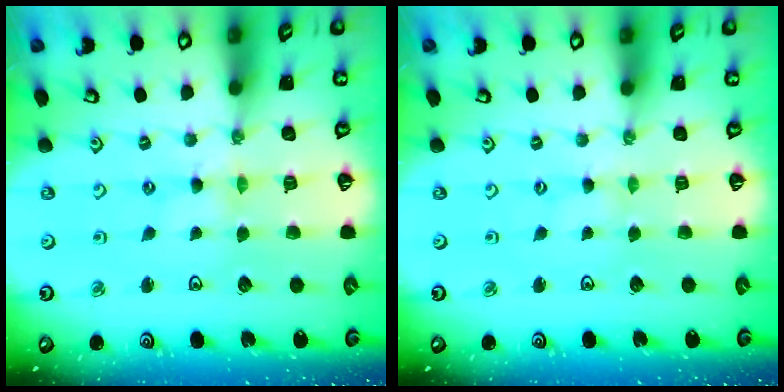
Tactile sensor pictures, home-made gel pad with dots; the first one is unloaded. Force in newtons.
{"total": 0.0}